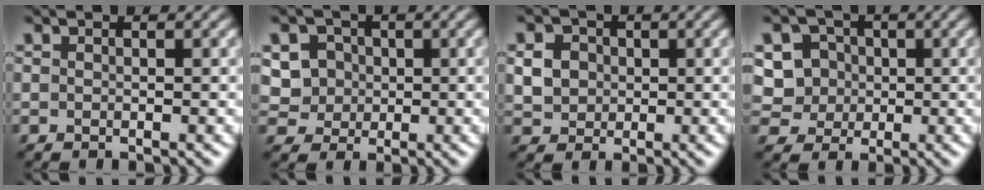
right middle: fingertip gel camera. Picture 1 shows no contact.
{"total": 5.3, "force": [1.3, 4.7, 2.0], "torque": [-0.034, 0.017, 0.019]}
{"total": 2.7, "force": [0.3, 2.4, 1.2], "torque": [-0.023, 0.000, 0.008]}
{"total": 6.2, "force": [1.1, 5.7, 2.2], "torque": [-0.044, 0.026, 0.012]}